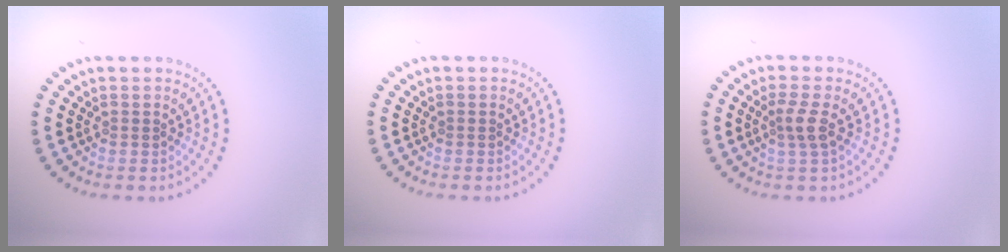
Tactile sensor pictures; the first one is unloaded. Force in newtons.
{"total": 0.0}
{"total": 2.0, "press": 1.6, "slide": 1.2}